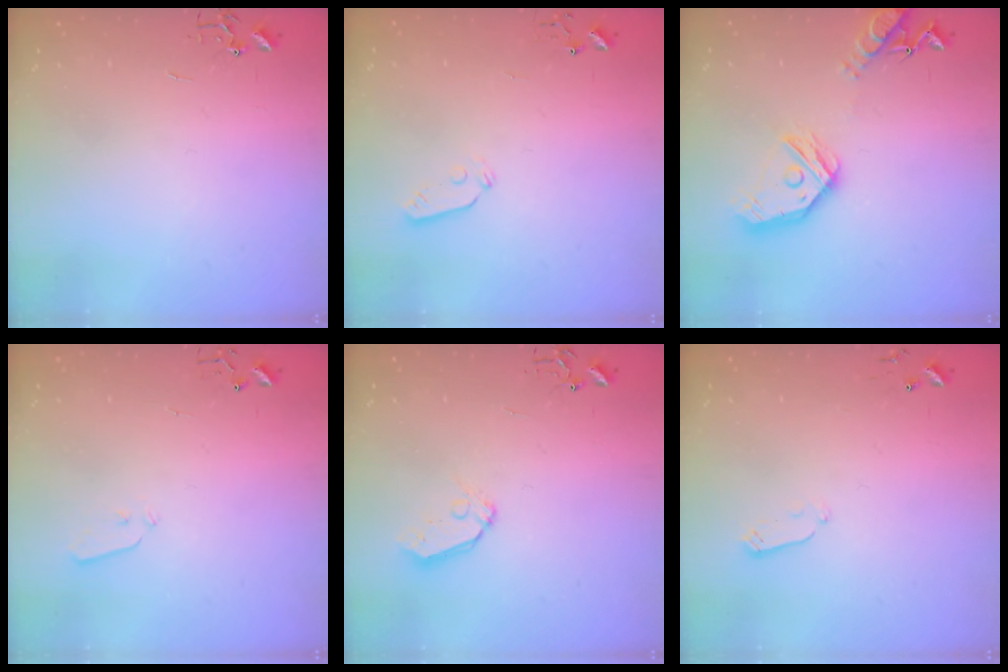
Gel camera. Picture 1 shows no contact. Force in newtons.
{"total": 3.6, "press": 3.6, "slide": 0.6}
{"total": 17.4, "press": 17.3, "slide": 2.0}
{"total": 3.6, "press": 3.6, "slide": 0.6}
{"total": 6.9, "press": 6.9, "slide": 0.5}
{"total": 2.9, "press": 2.9, "slide": 0.4}